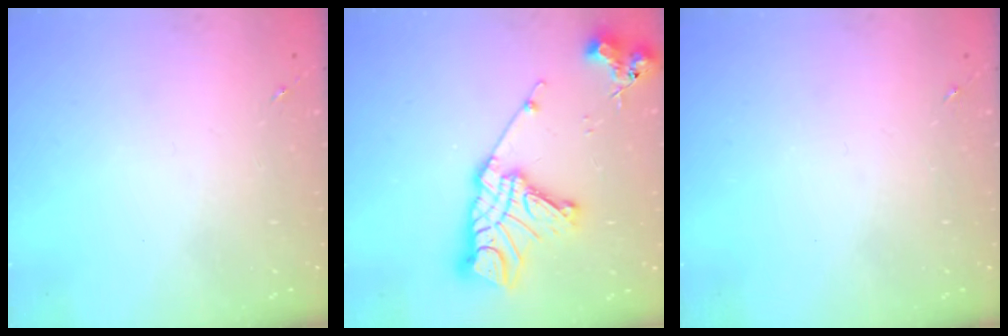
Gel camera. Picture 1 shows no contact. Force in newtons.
{"total": 19.3, "press": 19.2, "slide": 1.8}
{"total": 0.0}